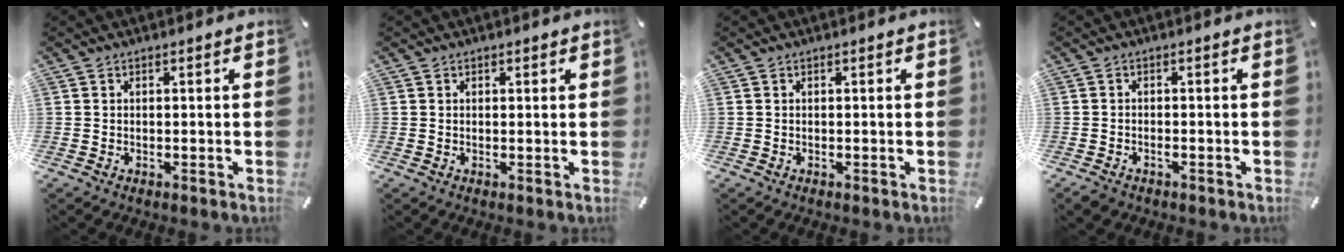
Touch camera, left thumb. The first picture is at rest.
{"total": 0.7, "force": [0.4, 0.5, 0.2], "torque": [0.005, -0.002, 0.006]}
{"total": 0.0}
{"total": 1.4, "force": [-1.0, 0.6, 0.7], "torque": [-0.013, 0.001, -0.020]}